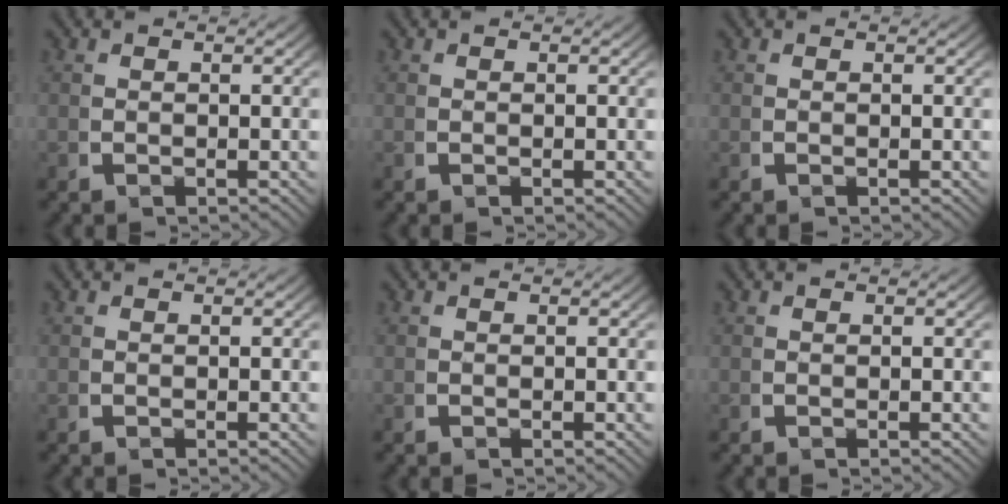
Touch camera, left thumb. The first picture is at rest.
{"total": 0.0}
{"total": 0.0}
{"total": 0.0}
{"total": 0.0}
{"total": 0.0}